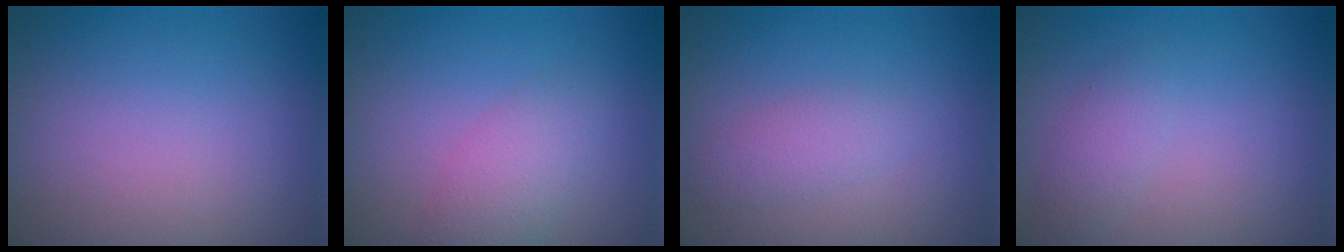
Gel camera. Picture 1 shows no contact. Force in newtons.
{"total": 2.8, "press": 2.8, "slide": 0.0}
{"total": 1.8, "press": 1.8, "slide": 0.0}
{"total": 1.6, "press": 1.6, "slide": 0.1}